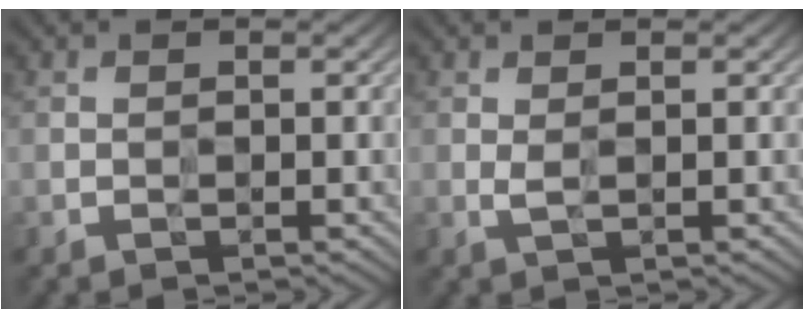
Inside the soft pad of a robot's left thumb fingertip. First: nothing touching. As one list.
[{"total": 1.0, "force": [0.6, 0.1, 0.8], "torque": [-0.020, 0.001, 0.012]}]